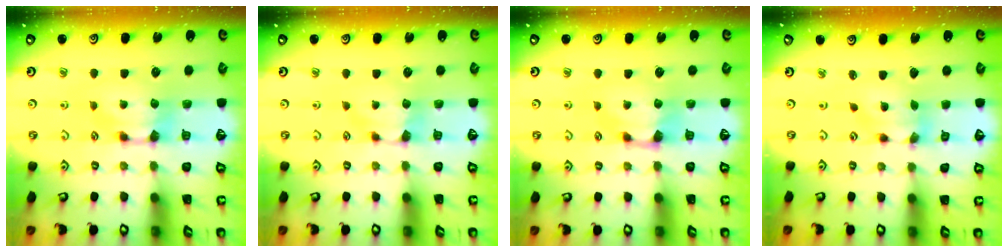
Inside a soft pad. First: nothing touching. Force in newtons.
{"total": 0.8, "press": 0.7, "slide": 0.2}
{"total": 0.9, "press": 0.2, "slide": 0.9}
{"total": 4.9, "press": 4.5, "slide": 1.9}